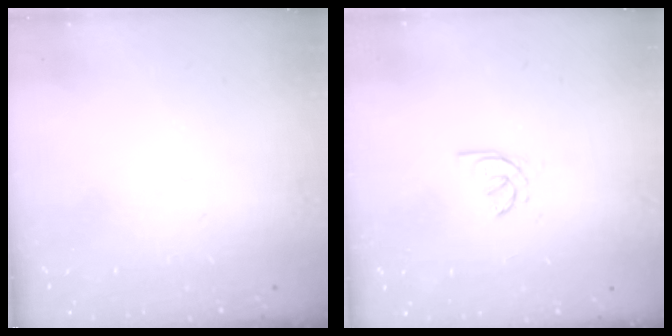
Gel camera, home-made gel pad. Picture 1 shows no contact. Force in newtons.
{"total": 1.4, "press": 1.3, "slide": 0.4}